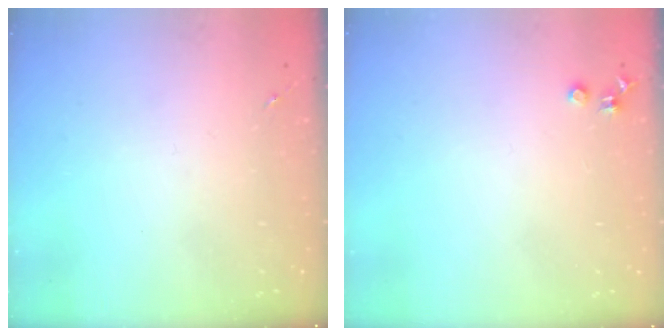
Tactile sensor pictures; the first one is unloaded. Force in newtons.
{"total": 3.5, "press": 3.5, "slide": 0.4}